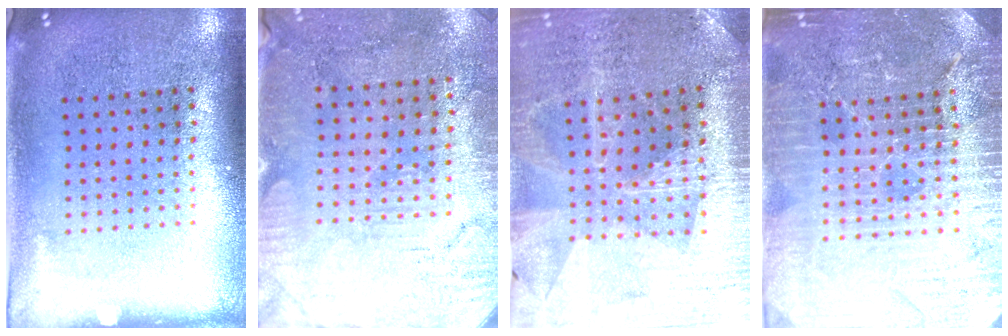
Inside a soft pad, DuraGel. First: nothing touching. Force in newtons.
{"total": 3.0, "press": 2.7, "slide": 1.2}
{"total": 2.3, "press": 2.3, "slide": 0.5}
{"total": 4.5, "press": 4.2, "slide": 1.5}